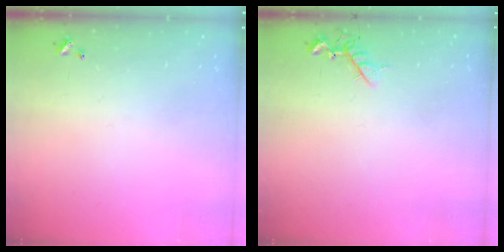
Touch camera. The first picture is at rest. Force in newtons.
{"total": 7.0, "press": 6.9, "slide": 1.1}